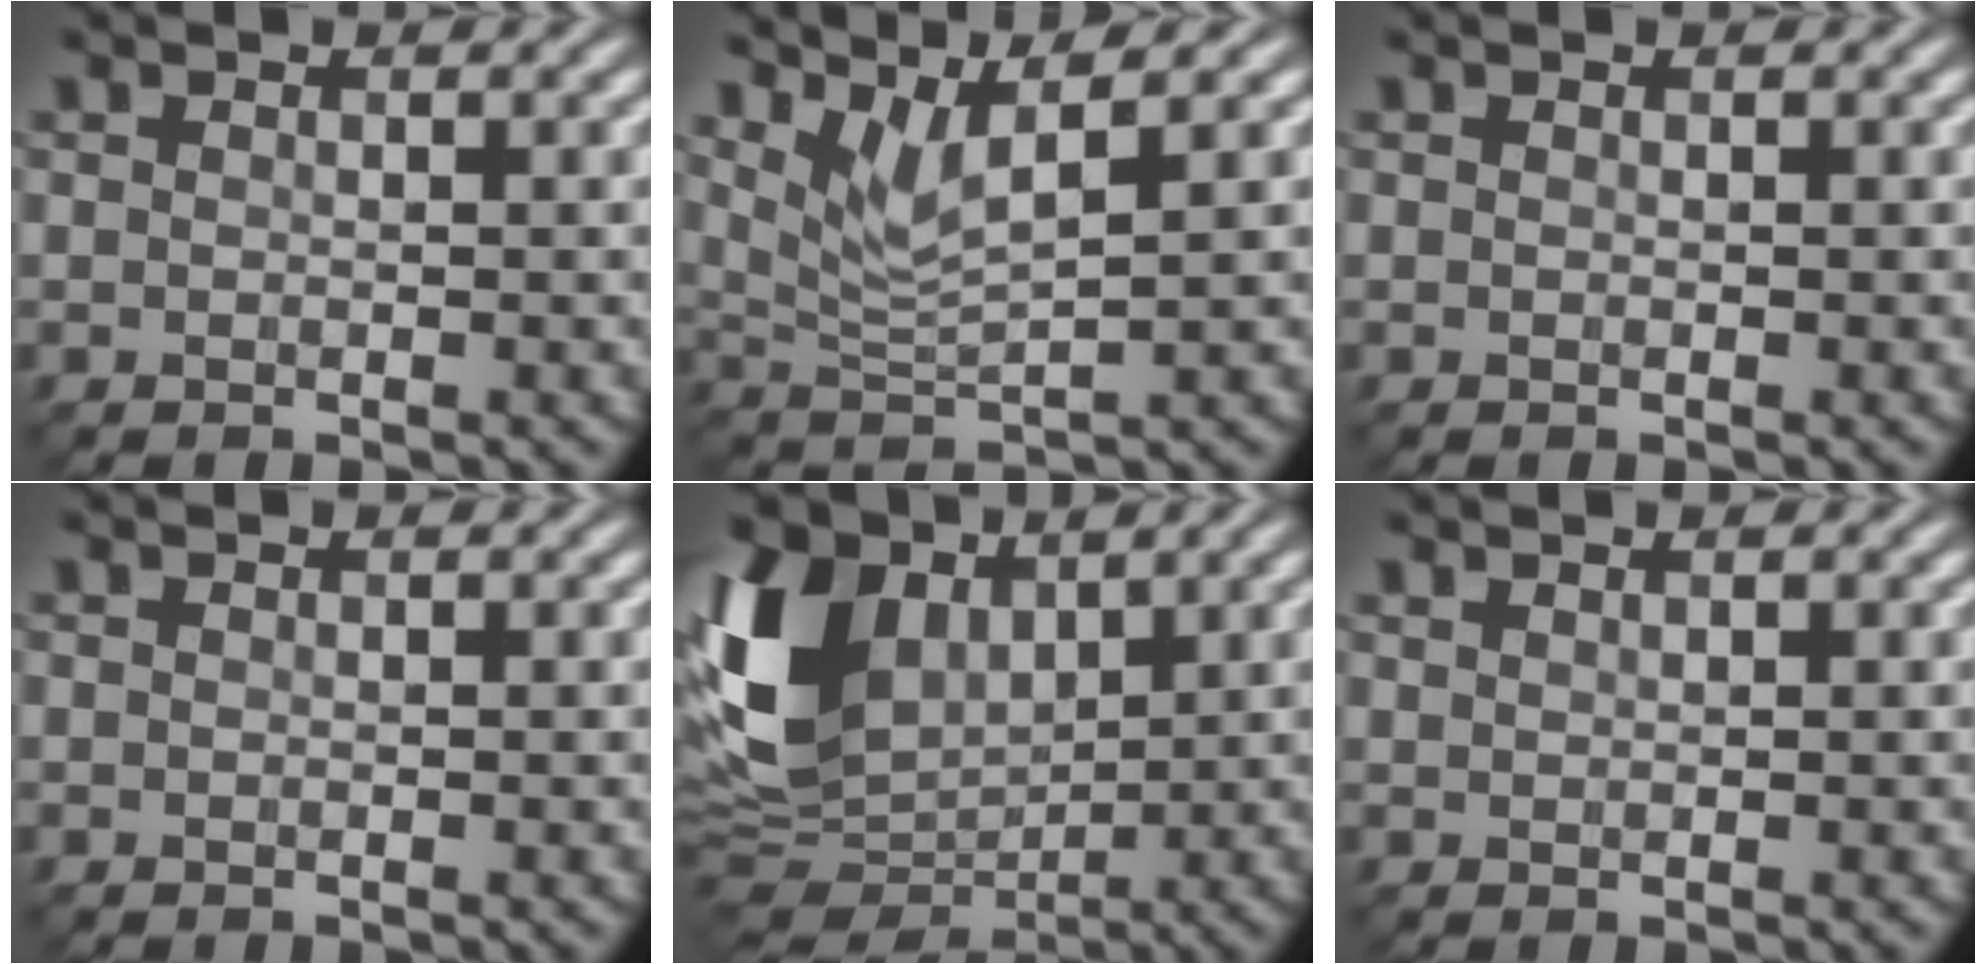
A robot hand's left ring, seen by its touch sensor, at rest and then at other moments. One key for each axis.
{"total": 3.8, "fx": 2.5, "fy": 0.8, "fz": 2.7, "tx": -0.060, "ty": -0.001, "tz": 0.058}
{"total": 0.0}
{"total": 0.0}
{"total": 9.9, "fx": 2.7, "fy": 7.0, "fz": 6.5, "tx": -0.160, "ty": 0.002, "tz": 0.045}
{"total": 0.5, "fx": 0.5, "fy": 0.1, "fz": 0.1, "tx": 0.000, "ty": 0.000, "tz": 0.014}